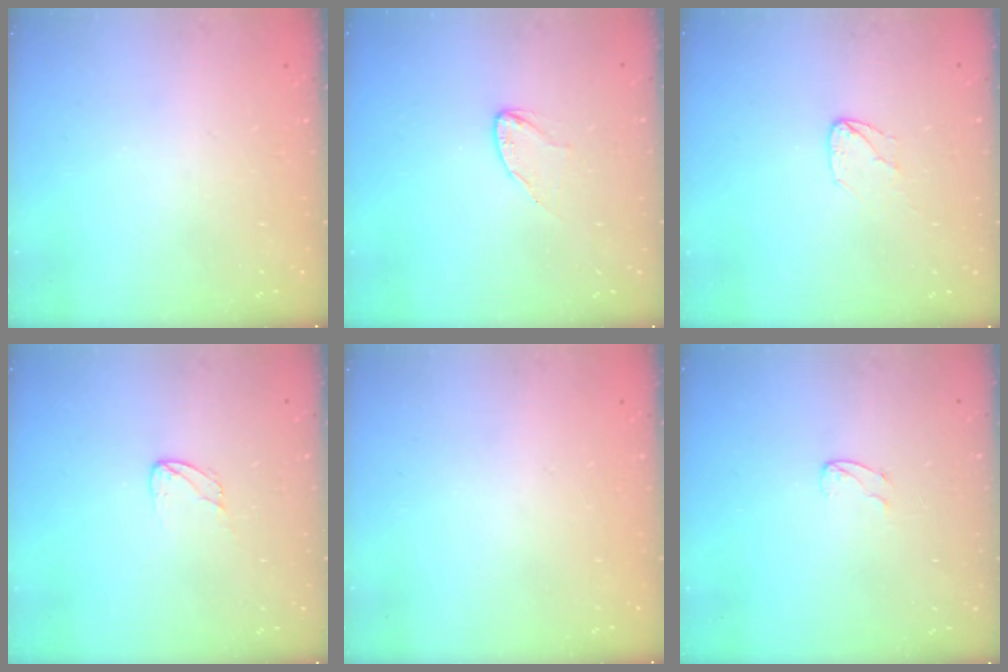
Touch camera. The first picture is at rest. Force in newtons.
{"total": 3.8, "press": 3.7, "slide": 0.4}
{"total": 4.5, "press": 4.4, "slide": 0.3}
{"total": 2.9, "press": 2.9, "slide": 0.2}
{"total": 0.0}
{"total": 3.1, "press": 3.1, "slide": 0.3}